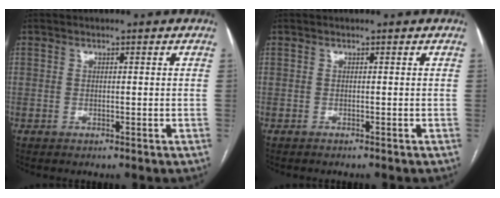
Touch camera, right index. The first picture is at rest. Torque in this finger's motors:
{"motor_torque": [0.04, 0.04, 0.05, 0.01]}